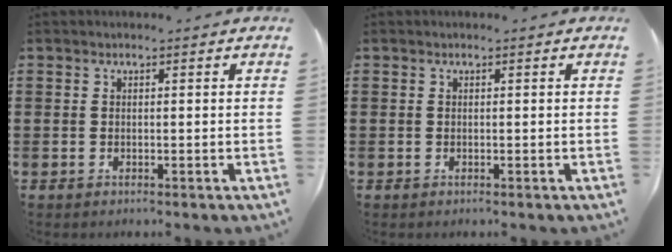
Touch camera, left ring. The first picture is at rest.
{"total": 0.0}